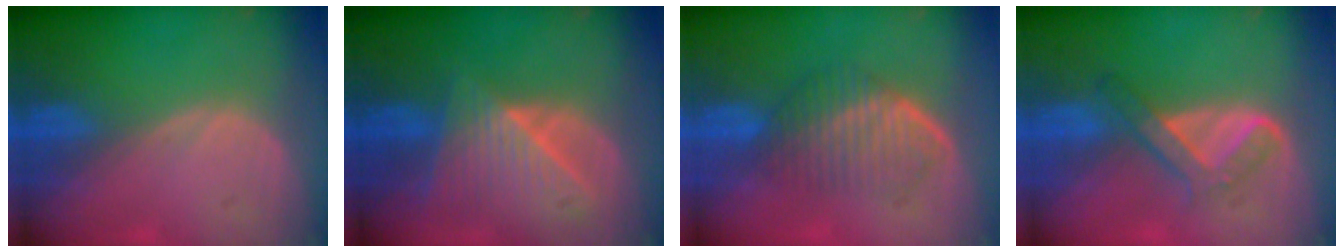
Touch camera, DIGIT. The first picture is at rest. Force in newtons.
{"total": 9.0, "press": 8.0, "slide": 4.0}
{"total": 6.9, "press": 6.1, "slide": 3.3}
{"total": 4.9, "press": 4.8, "slide": 1.0}